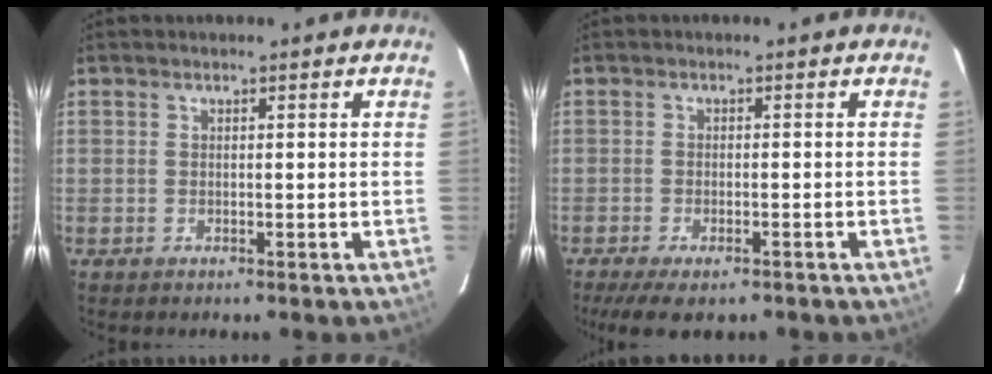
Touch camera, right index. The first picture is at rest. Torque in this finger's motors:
{"motor_torque": [0.82, -0.64, 0.32, 0.07]}